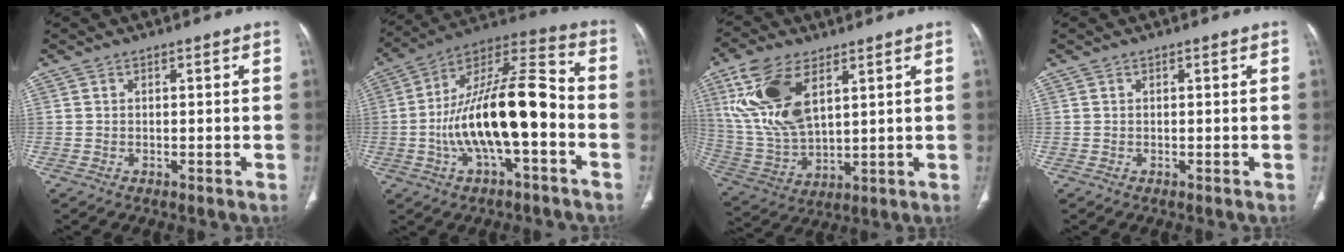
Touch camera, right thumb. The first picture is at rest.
{"total": 20.5, "force": [-4.2, 7.5, 18.6], "torque": [-0.331, 0.051, -0.070]}
{"total": 16.1, "force": [6.7, 8.1, 12.2], "torque": [-0.251, -0.019, 0.143]}
{"total": 0.0}